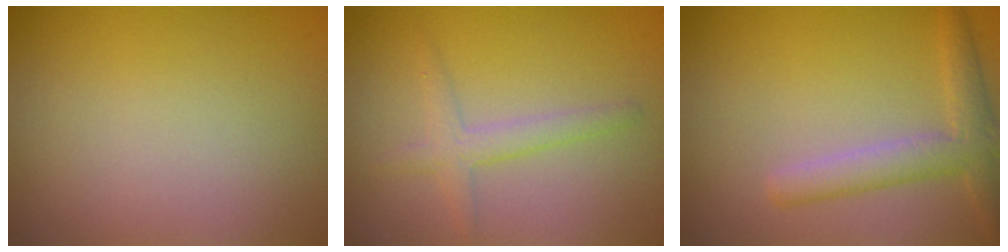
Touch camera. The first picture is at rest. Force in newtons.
{"total": 2.0, "press": 2.0, "slide": 0.1}
{"total": 3.3, "press": 3.3, "slide": 0.1}